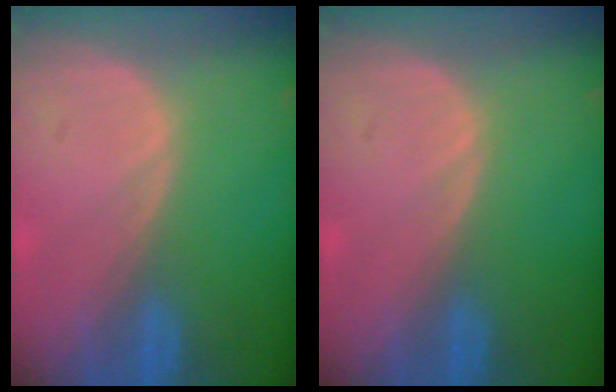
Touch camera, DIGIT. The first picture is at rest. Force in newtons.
{"total": 0.0}